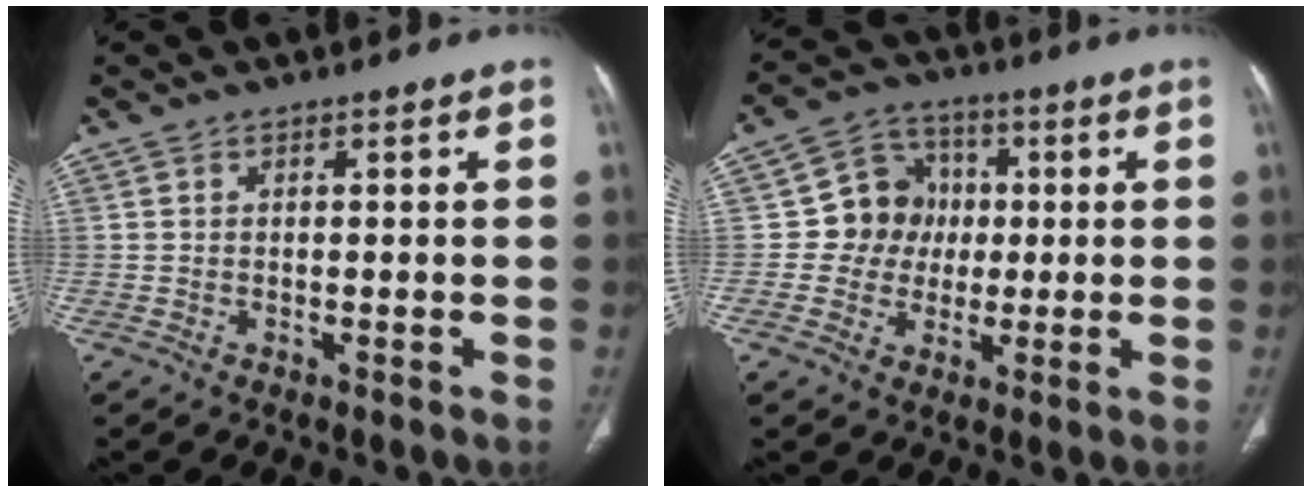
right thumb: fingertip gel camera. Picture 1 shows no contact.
{"total": 9.1, "force": [0.1, 8.5, 3.1], "torque": [-0.002, 0.016, -0.007]}